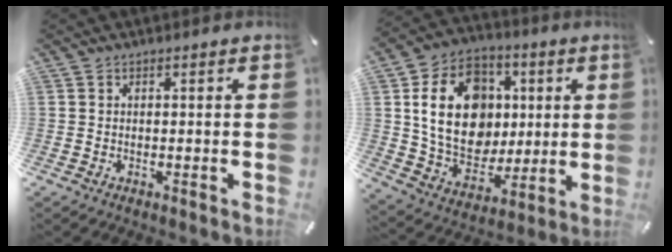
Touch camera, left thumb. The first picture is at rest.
{"total": 20.1, "force": [3.2, 16.0, 11.8], "torque": [-0.215, 0.002, 0.067]}